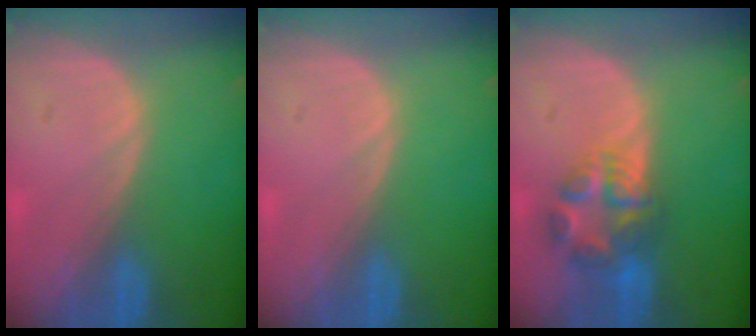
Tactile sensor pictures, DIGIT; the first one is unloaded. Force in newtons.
{"total": 0.0}
{"total": 6.9, "press": 6.5, "slide": 2.2}